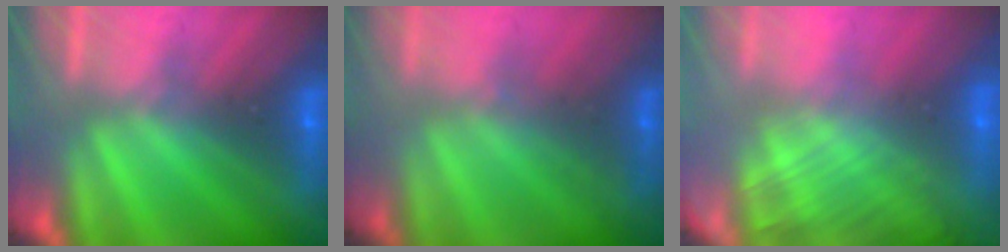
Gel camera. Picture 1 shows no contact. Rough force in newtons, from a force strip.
{"total": 1.8}
{"total": 2.9}